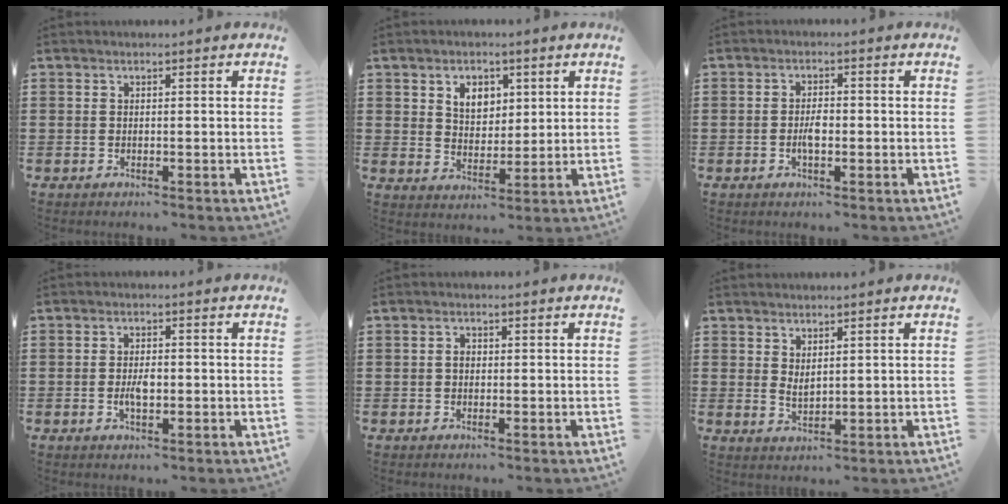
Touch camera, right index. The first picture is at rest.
{"total": 4.5, "force": [2.1, 3.4, 2.1], "torque": [-0.047, 0.010, 0.035]}
{"total": 2.8, "force": [-0.6, 1.1, 2.5], "torque": [-0.054, 0.001, -0.014]}
{"total": 3.1, "force": [-0.5, 1.4, 2.7], "torque": [-0.051, 0.003, -0.009]}
{"total": 1.2, "force": [0.0, 0.8, 0.9], "torque": [-0.019, 0.004, -0.001]}
{"total": 1.9, "force": [1.3, 0.7, 1.1], "torque": [-0.021, 0.001, 0.025]}